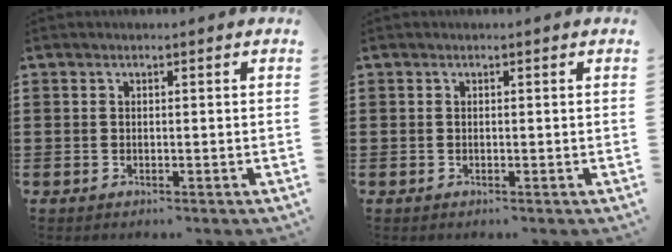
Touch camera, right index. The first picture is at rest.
{"total": 0.0}